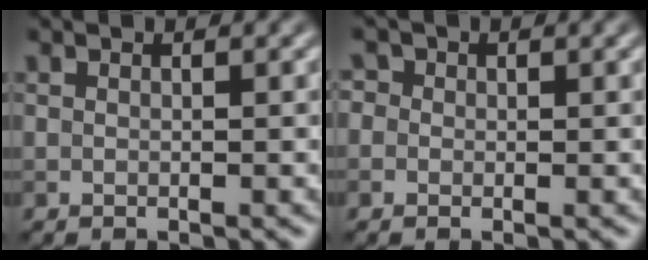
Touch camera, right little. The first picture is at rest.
{"total": 1.9, "force": [0.7, 1.6, 0.7], "torque": [0.000, 0.009, -0.014]}